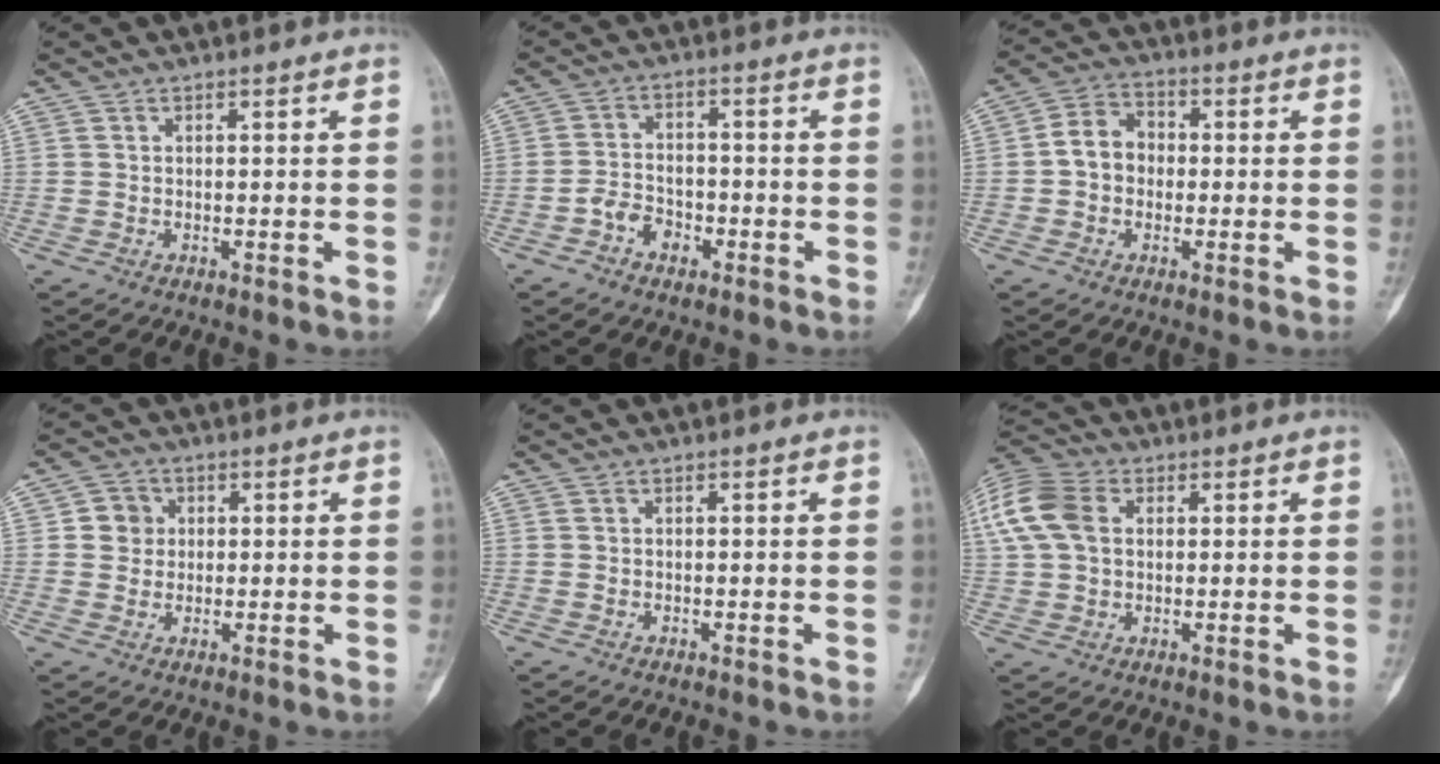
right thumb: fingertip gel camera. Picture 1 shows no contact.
{"total": 5.0, "force": [-2.6, 3.4, 2.5], "torque": [-0.026, 0.028, -0.050]}
{"total": 6.4, "force": [-0.5, 5.4, 3.4], "torque": [-0.037, 0.023, -0.023]}
{"total": 4.3, "force": [0.8, 4.1, 1.2], "torque": [0.006, 0.004, 0.009]}
{"total": 0.0}
{"total": 15.5, "force": [3.9, 11.2, 10.0], "torque": [-0.243, 0.030, 0.071]}